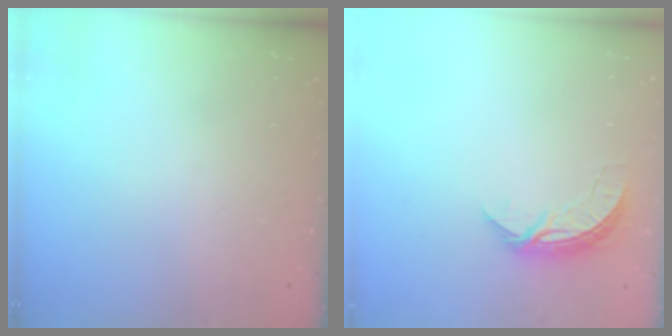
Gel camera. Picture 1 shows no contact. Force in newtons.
{"total": 6.2, "press": 6.2, "slide": 0.5}